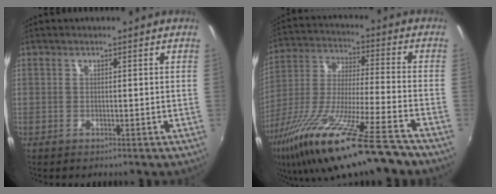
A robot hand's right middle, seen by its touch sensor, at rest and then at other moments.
{"total": 23.2, "force": [-15.9, 1.9, 16.8], "torque": [-0.314, -0.069, -0.275]}